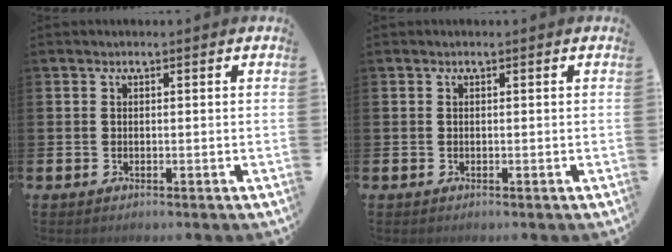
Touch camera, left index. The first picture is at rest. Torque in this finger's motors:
{"motor_torque": [-0.01, -0.01, 0.01, 0.00]}